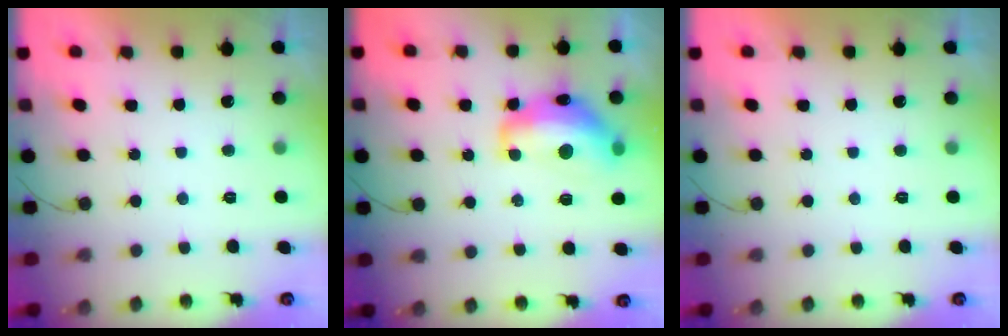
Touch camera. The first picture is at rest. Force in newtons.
{"total": 15.1, "press": 15.1, "slide": 0.8}
{"total": 0.0}